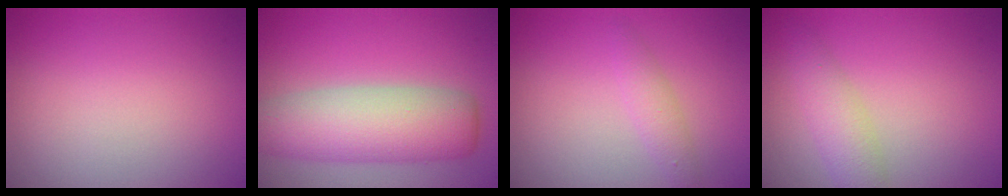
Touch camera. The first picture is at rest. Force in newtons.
{"total": 7.6, "press": 7.6, "slide": 0.3}
{"total": 1.6, "press": 1.6, "slide": 0.1}
{"total": 2.8, "press": 2.8, "slide": 0.2}